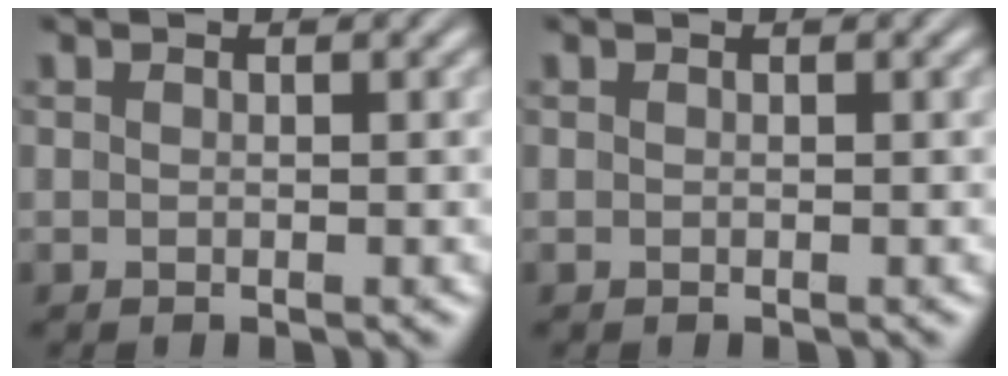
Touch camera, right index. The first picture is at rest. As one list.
[{"total": 0.0}]